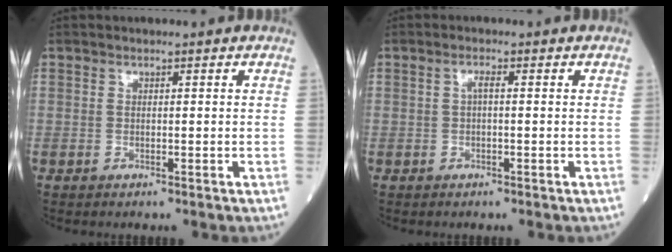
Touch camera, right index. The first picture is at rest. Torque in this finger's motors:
{"motor_torque": [0.09, 0.11, 0.00, 0.03]}